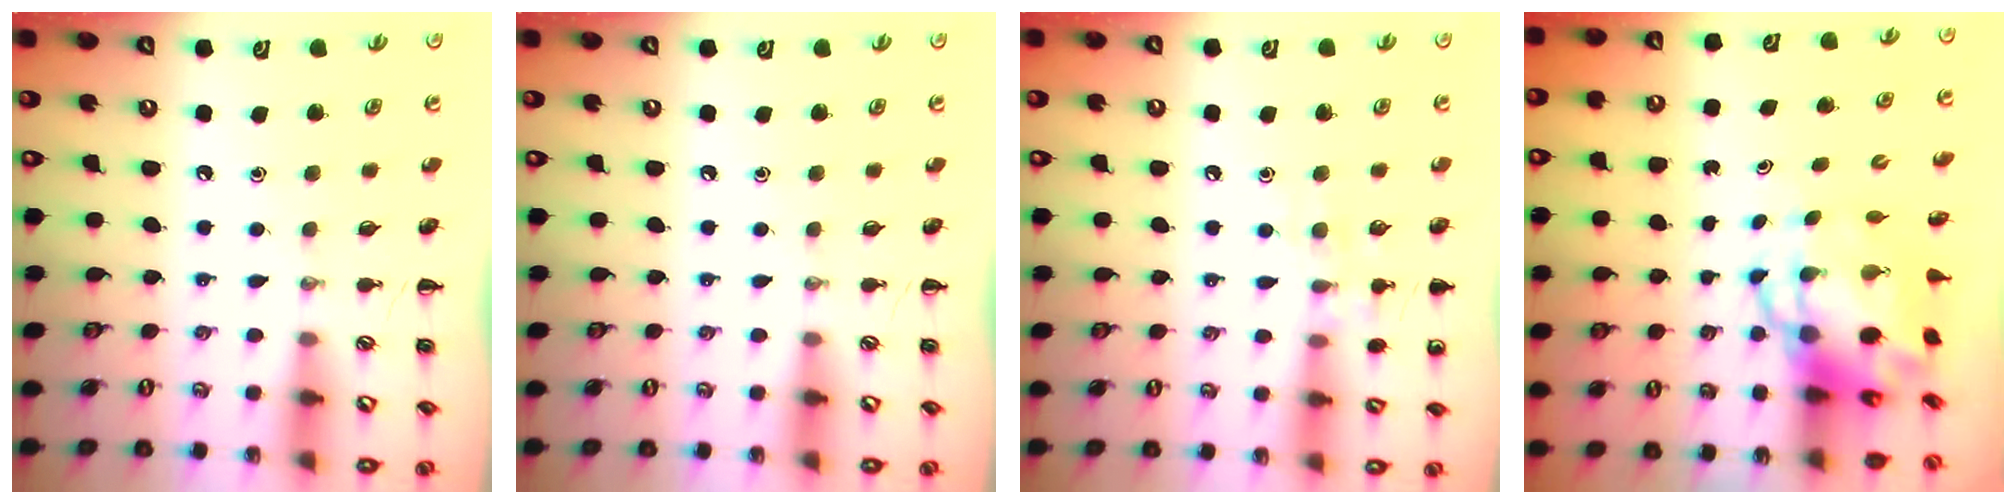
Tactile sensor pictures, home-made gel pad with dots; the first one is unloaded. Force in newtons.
{"total": 0.0}
{"total": 8.4, "press": 8.2, "slide": 1.9}
{"total": 7.3, "press": 7.0, "slide": 1.9}